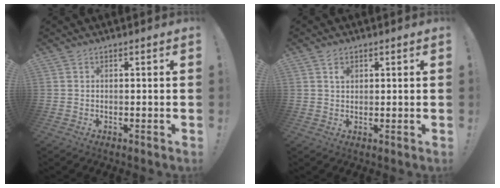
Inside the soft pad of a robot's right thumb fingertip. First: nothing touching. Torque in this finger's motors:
{"motor_torque": [0.37, 0.19, 0.33, -0.22, 0.00]}